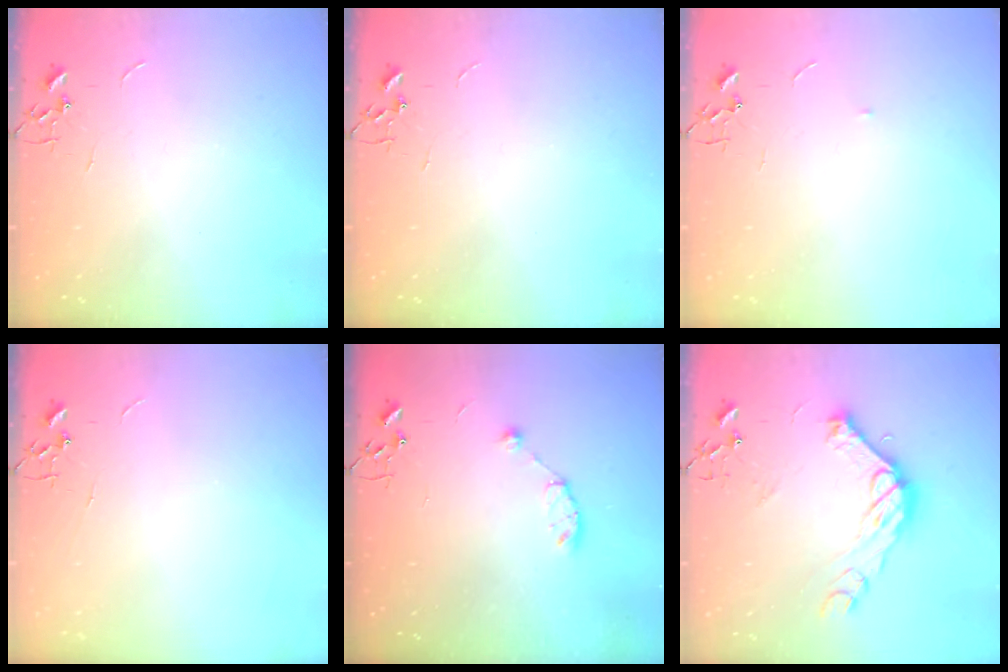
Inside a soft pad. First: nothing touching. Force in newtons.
{"total": 0.0}
{"total": 3.4, "press": 3.3, "slide": 0.5}
{"total": 0.0}
{"total": 8.1, "press": 8.0, "slide": 1.0}
{"total": 15.5, "press": 15.5, "slide": 1.5}